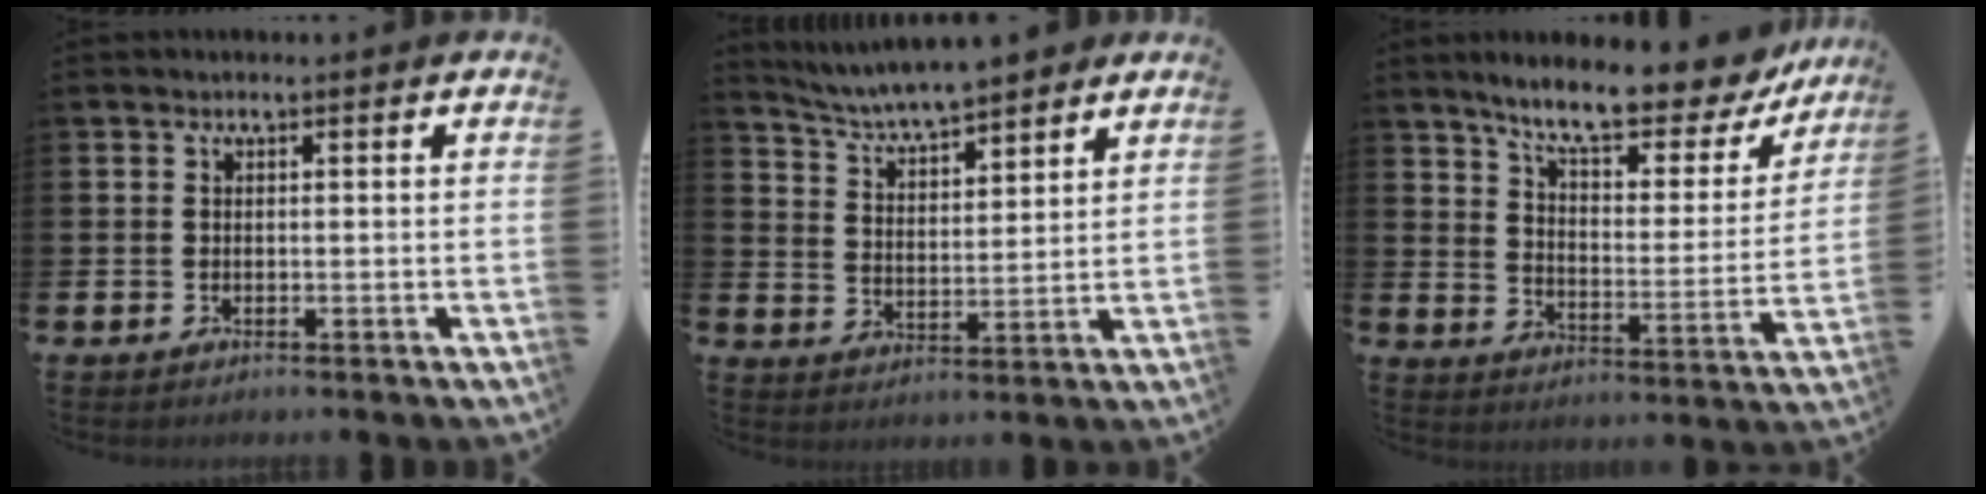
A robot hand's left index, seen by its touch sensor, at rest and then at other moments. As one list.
[{"total": 5.7, "force": [5.6, 0.2, 1.2], "torque": [-0.054, -0.035, 0.099]}, {"total": 9.3, "force": [8.1, 1.8, 4.2], "torque": [-0.107, -0.054, 0.133]}]